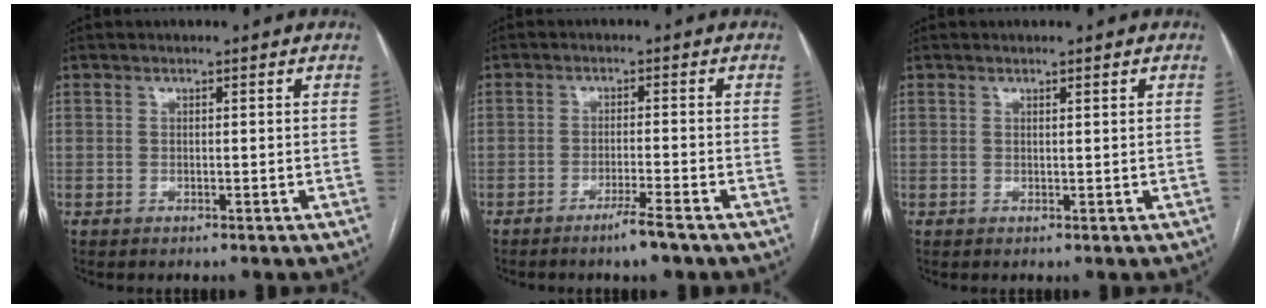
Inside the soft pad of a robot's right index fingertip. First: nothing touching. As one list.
[{"total": 3.9, "force": [-2.9, -0.1, 2.7], "torque": [-0.046, -0.006, -0.050]}, {"total": 0.6, "force": [0.5, 0.0, 0.4], "torque": [-0.007, 0.000, 0.007]}]